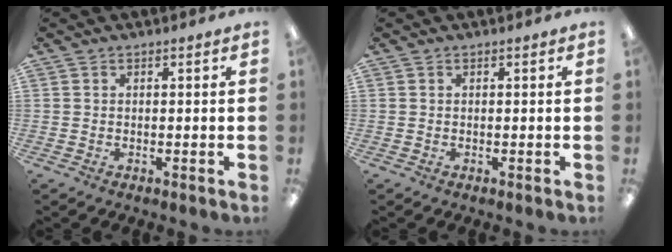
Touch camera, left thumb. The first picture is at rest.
{"total": 0.0}